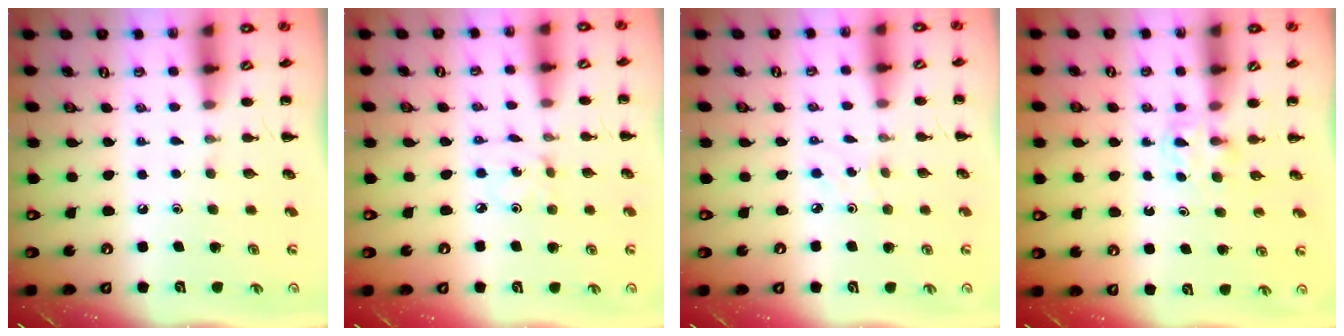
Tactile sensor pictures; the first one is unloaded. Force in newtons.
{"total": 1.0, "press": 0.9, "slide": 0.3}
{"total": 2.1, "press": 2.0, "slide": 0.7}
{"total": 3.0, "press": 2.8, "slide": 1.0}